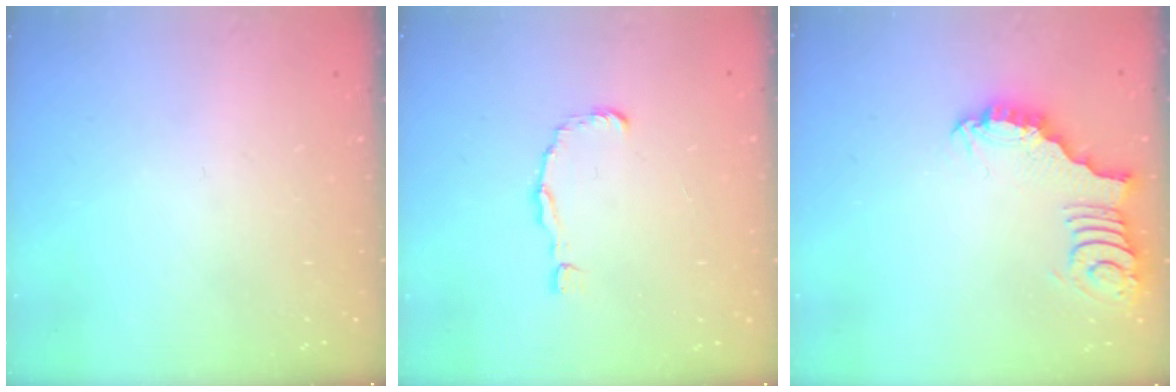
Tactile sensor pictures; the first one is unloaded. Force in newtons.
{"total": 1.6, "press": 1.5, "slide": 0.1}
{"total": 3.0, "press": 3.0, "slide": 0.1}